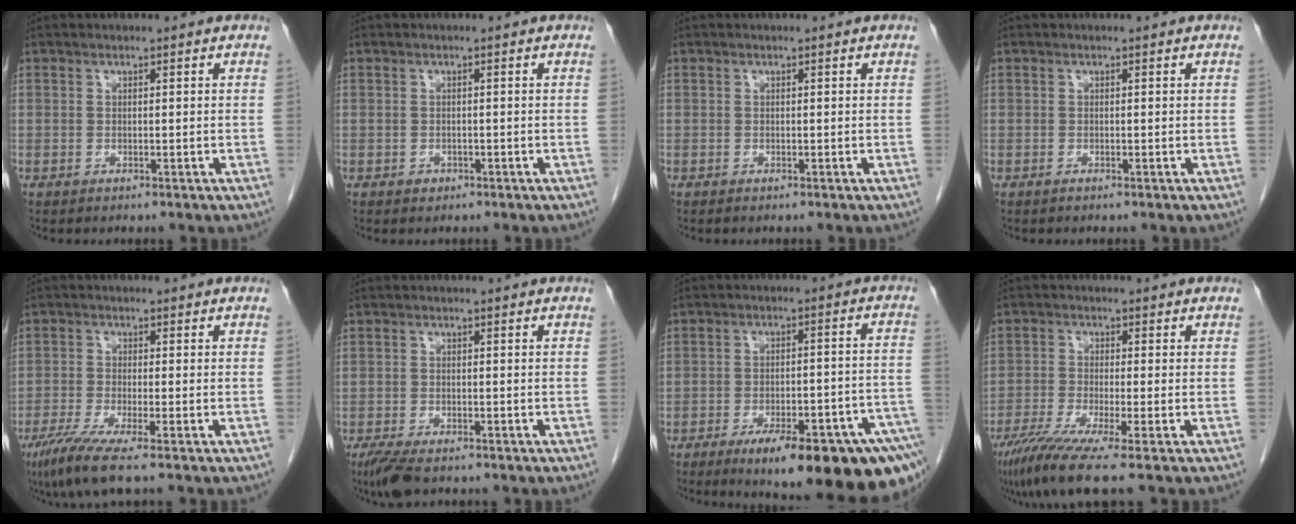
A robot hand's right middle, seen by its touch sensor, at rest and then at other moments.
{"total": 0.9, "force": [-0.5, 0.7, 0.2], "torque": [-0.006, 0.002, -0.004]}
{"total": 0.0}
{"total": 0.0}
{"total": 6.4, "force": [-4.3, -0.2, 4.7], "torque": [-0.088, -0.020, -0.081]}
{"total": 4.4, "force": [-3.3, 1.2, 2.8], "torque": [-0.056, -0.011, -0.055]}
{"total": 21.1, "force": [-14.4, 3.1, 15.1], "torque": [-0.123, 0.006, -0.195]}
{"total": 8.6, "force": [-6.0, -0.8, 6.1], "torque": [-0.104, -0.027, -0.101]}